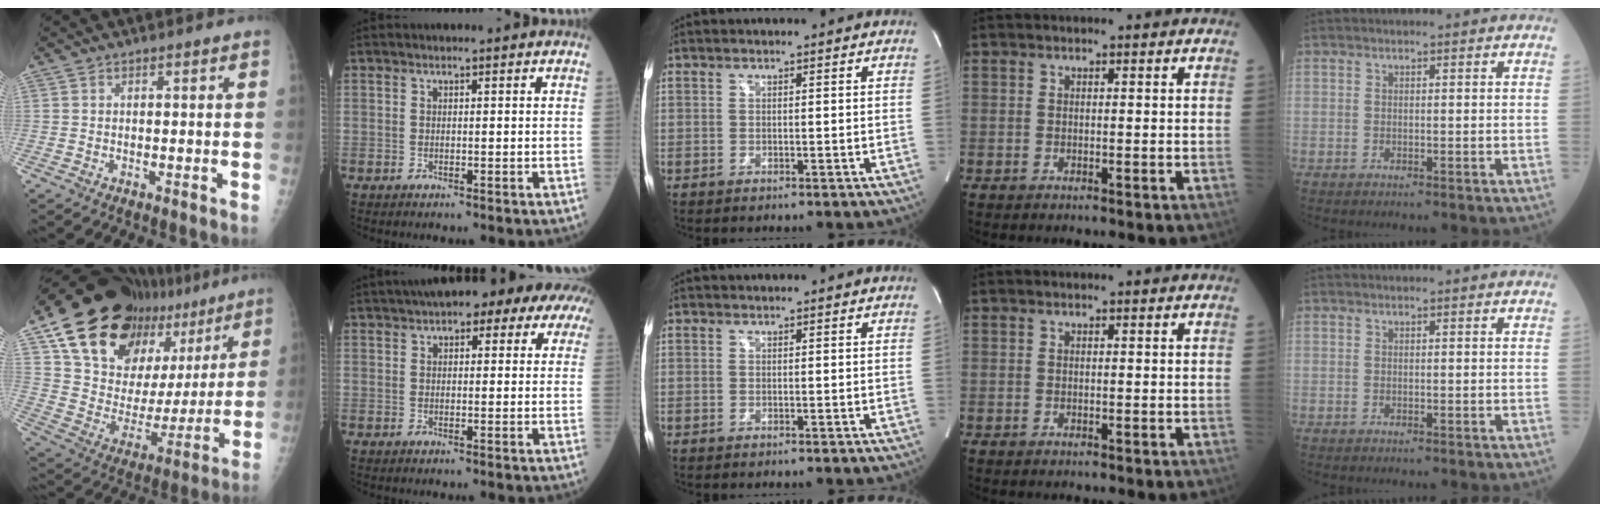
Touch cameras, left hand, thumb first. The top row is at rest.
{"thumb": {"total": 28.9, "force": [18.4, 15.5, 16.0], "torque": [-0.223, -0.043, 0.299]}, "index": {"total": 14.6, "force": [8.8, 4.8, 10.5], "torque": [-0.146, 0.056, 0.105]}}